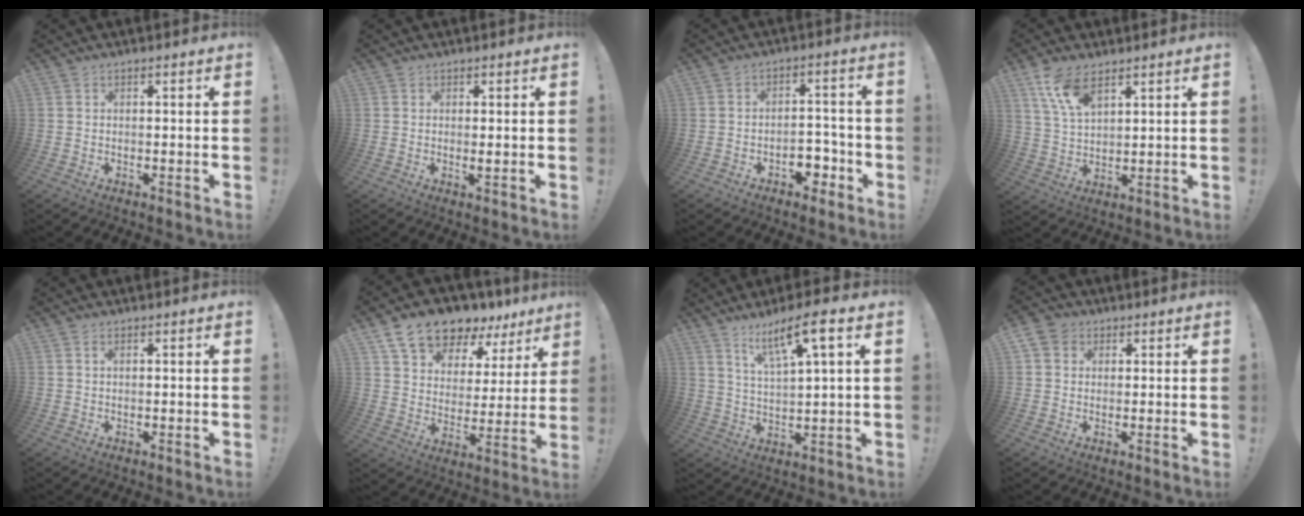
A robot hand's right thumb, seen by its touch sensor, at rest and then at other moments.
{"total": 1.1, "force": [0.3, 0.2, 1.1], "torque": [-0.007, -0.009, 0.003]}
{"total": 8.4, "force": [-4.5, 5.8, 4.1], "torque": [-0.035, 0.035, -0.072]}
{"total": 9.2, "force": [6.1, 3.9, 5.7], "torque": [-0.110, -0.022, 0.116]}
{"total": 0.8, "force": [0.3, 0.2, 0.7], "torque": [-0.017, 0.003, 0.005]}
{"total": 13.6, "force": [10.9, 6.1, 5.4], "torque": [-0.101, -0.081, 0.198]}
{"total": 10.0, "force": [5.7, 1.5, 8.1], "torque": [-0.136, -0.023, 0.092]}
{"total": 5.2, "force": [2.1, 4.3, 2.2], "torque": [-0.033, 0.000, 0.041]}